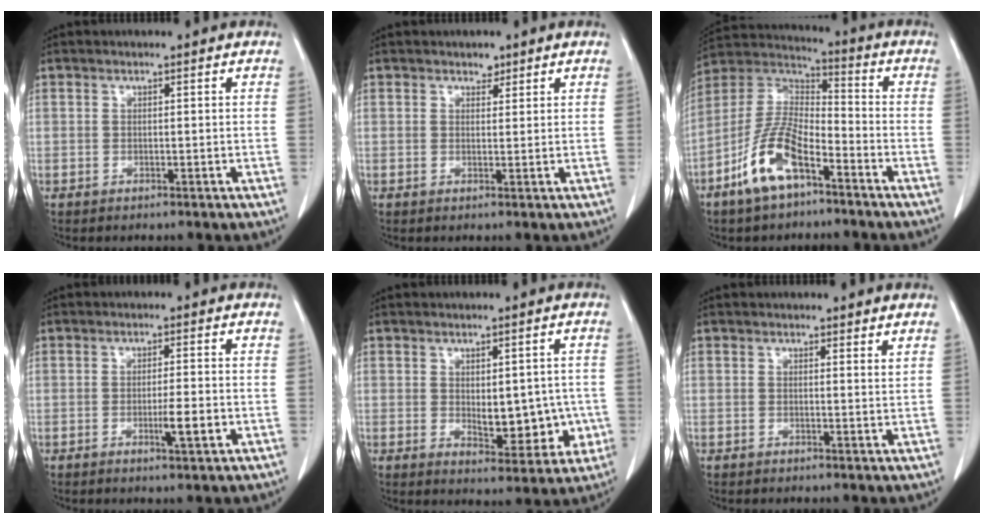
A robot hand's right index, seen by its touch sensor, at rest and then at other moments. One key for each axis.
{"total": 1.4, "fx": 1.0, "fy": 0.9, "fz": 0.3, "tx": -0.001, "ty": -0.006, "tz": 0.012}
{"total": 11.9, "fx": -6.6, "fy": 4.3, "fz": 8.9, "tx": -0.196, "ty": 0.005, "tz": -0.127}
{"total": 3.9, "fx": -1.1, "fy": 0.2, "fz": 3.7, "tx": -0.059, "ty": -0.004, "tz": -0.014}
{"total": 8.3, "fx": -0.7, "fy": 4.3, "fz": 7.0, "tx": -0.078, "ty": 0.003, "tz": 0.007}
{"total": 1.5, "fx": 1.3, "fy": 0.2, "fz": 0.5, "tx": -0.006, "ty": -0.007, "tz": 0.011}